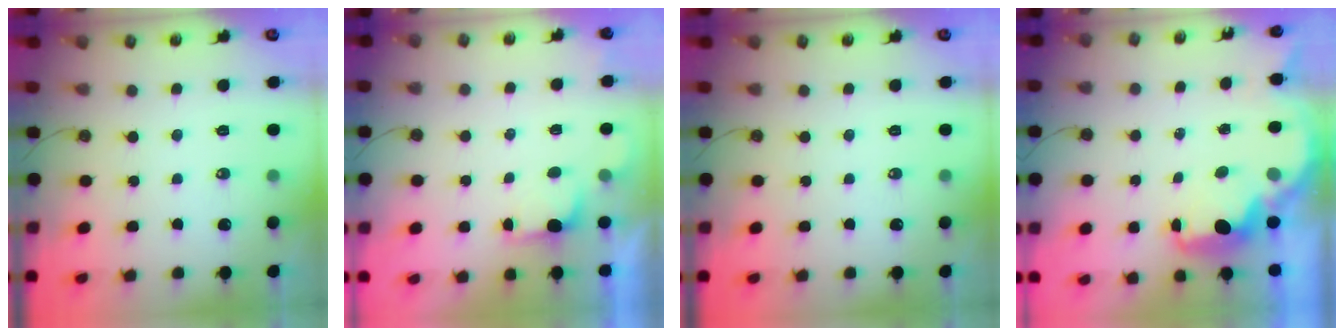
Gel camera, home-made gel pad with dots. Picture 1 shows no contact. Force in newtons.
{"total": 1.0, "press": 0.6, "slide": 0.8}
{"total": 0.0}
{"total": 4.4, "press": 4.3, "slide": 0.6}